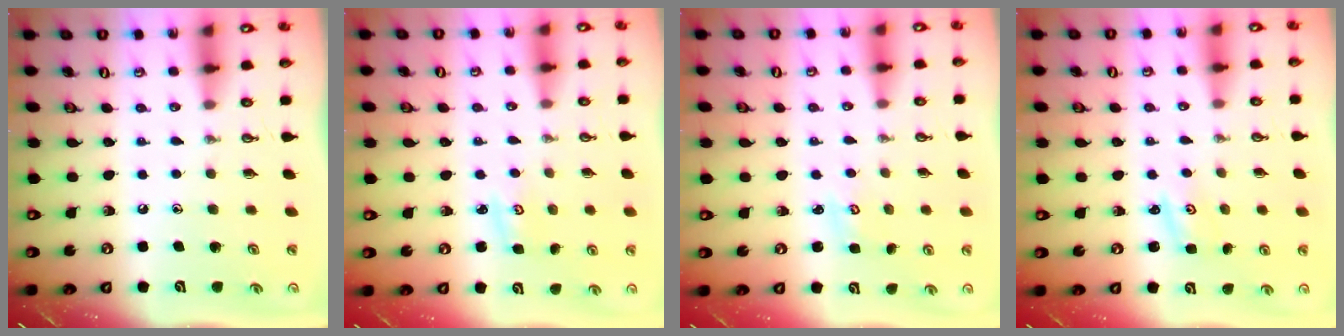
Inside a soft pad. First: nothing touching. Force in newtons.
{"total": 2.6, "press": 2.6, "slide": 0.2}
{"total": 1.8, "press": 1.8, "slide": 0.2}
{"total": 1.5, "press": 1.5, "slide": 0.3}